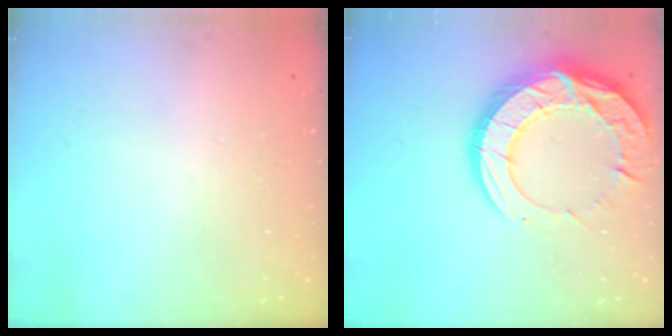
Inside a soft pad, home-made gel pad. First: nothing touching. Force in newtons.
{"total": 22.6, "press": 22.6, "slide": 1.6}